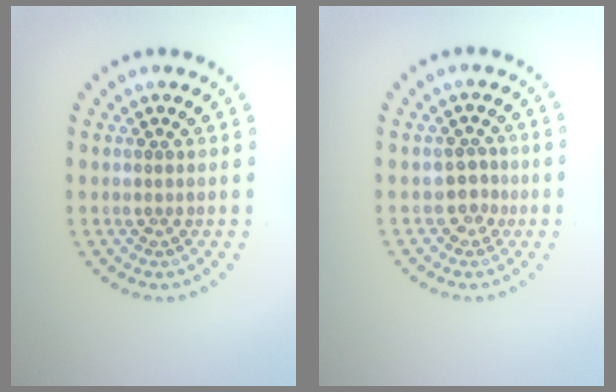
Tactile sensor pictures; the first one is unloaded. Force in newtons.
{"total": 1.6, "press": 1.3, "slide": 0.9}